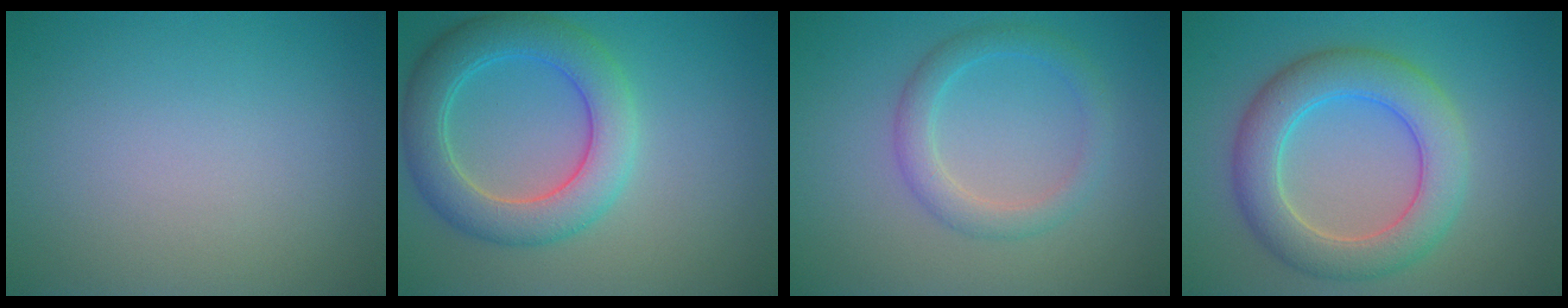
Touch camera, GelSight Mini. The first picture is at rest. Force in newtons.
{"total": 6.1, "press": 6.1, "slide": 0.2}
{"total": 2.7, "press": 2.7, "slide": 0.1}
{"total": 6.4, "press": 6.3, "slide": 0.2}